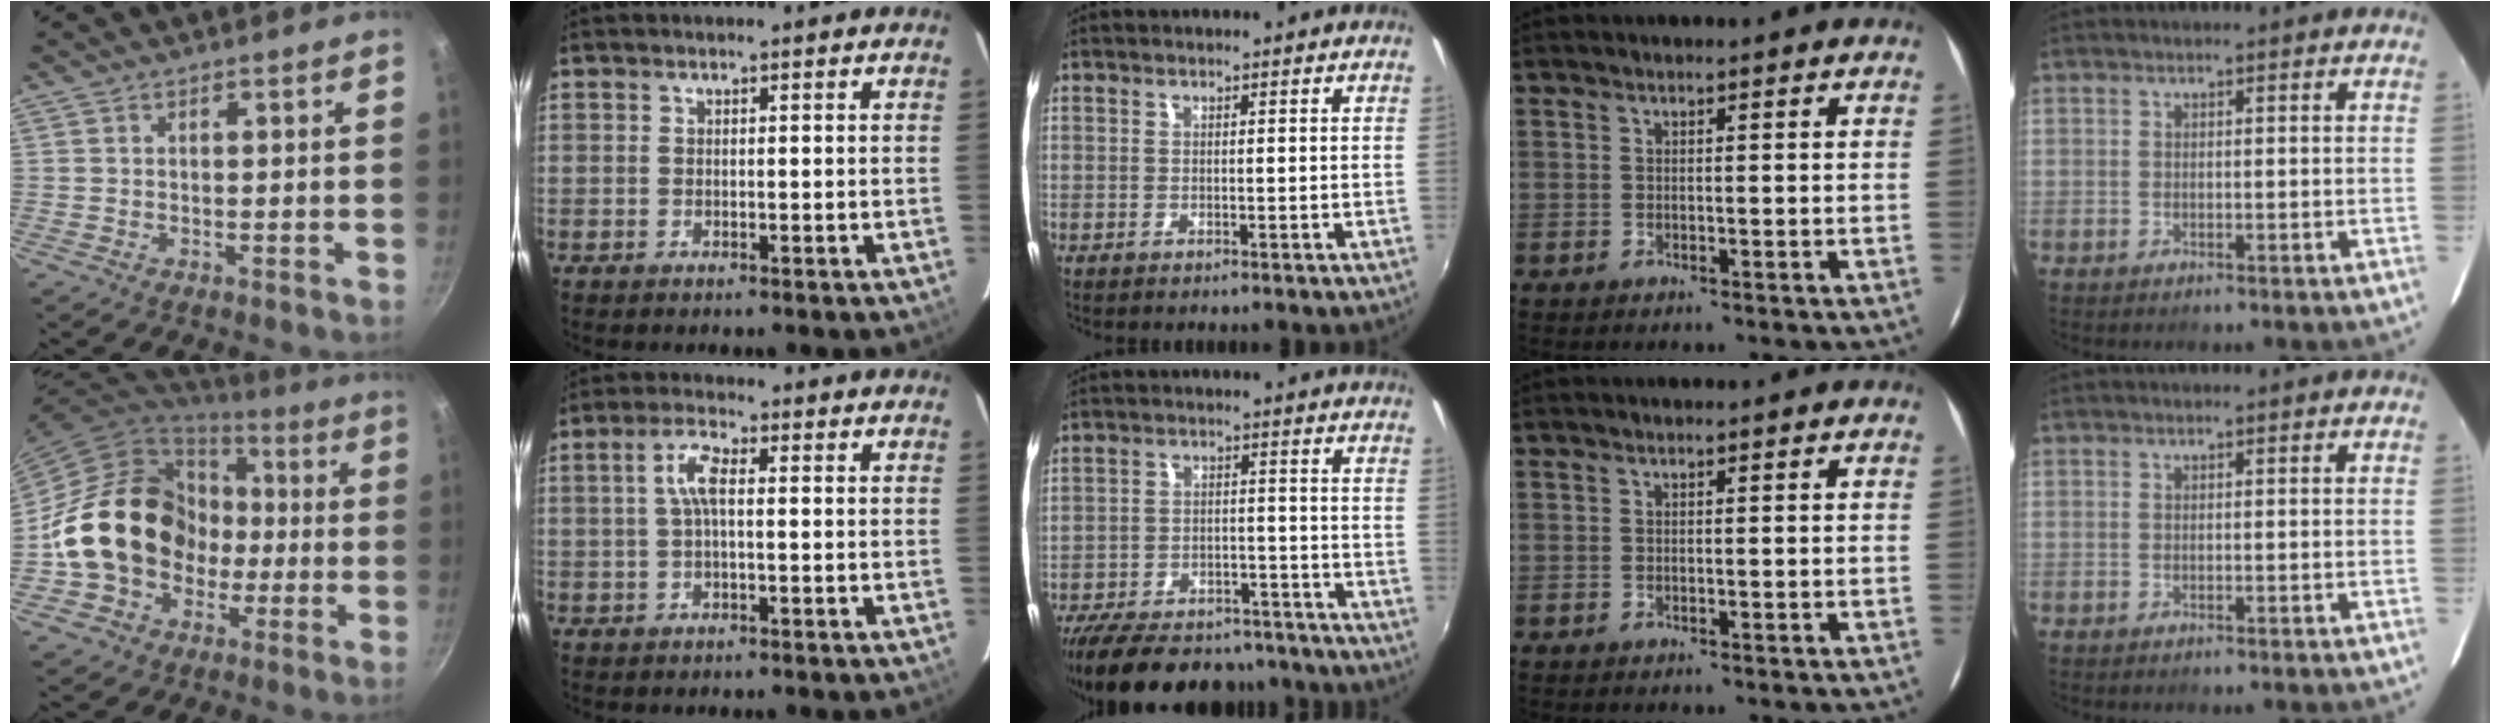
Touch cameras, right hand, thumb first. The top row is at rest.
{"thumb": {"total": 20.7, "force": [-1.3, 17.4, 11.2], "torque": [-0.170, 0.047, -0.013]}, "index": {"total": 4.3, "force": [0.3, 1.4, 4.1], "torque": [-0.082, 0.010, 0.007]}, "middle": {"total": 23.3, "force": [-19.4, 8.9, 9.3], "torque": [-0.203, 0.011, -0.266]}}